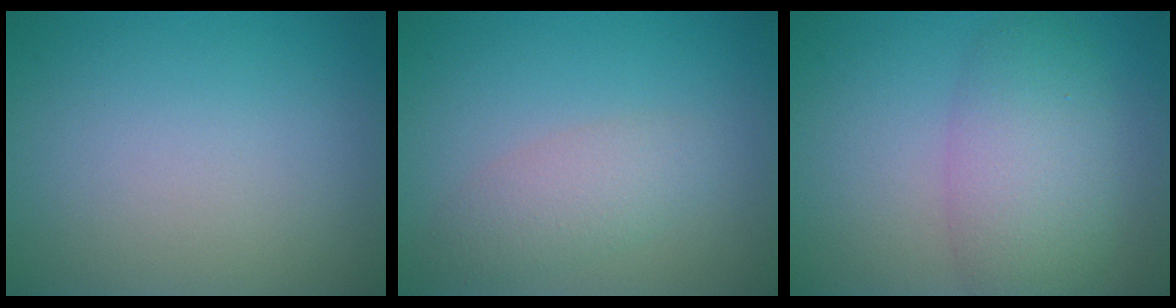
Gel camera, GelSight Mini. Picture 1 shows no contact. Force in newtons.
{"total": 2.6, "press": 2.6, "slide": 0.1}
{"total": 5.7, "press": 5.7, "slide": 0.3}